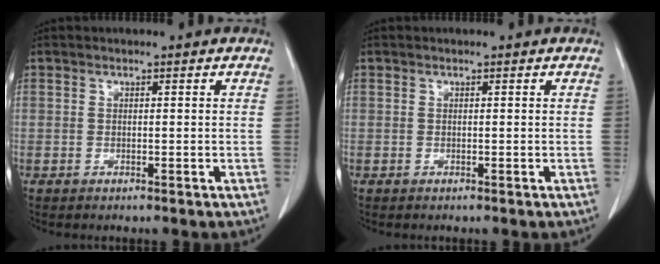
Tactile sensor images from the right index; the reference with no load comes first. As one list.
[{"total": 0.0}]